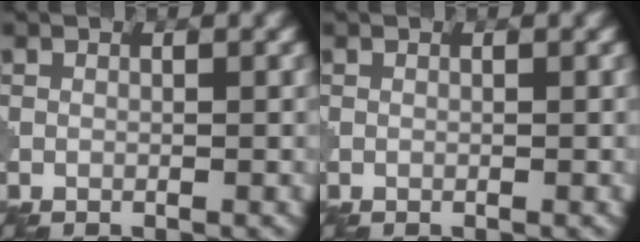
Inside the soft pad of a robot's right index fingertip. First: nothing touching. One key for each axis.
{"total": 0.0}